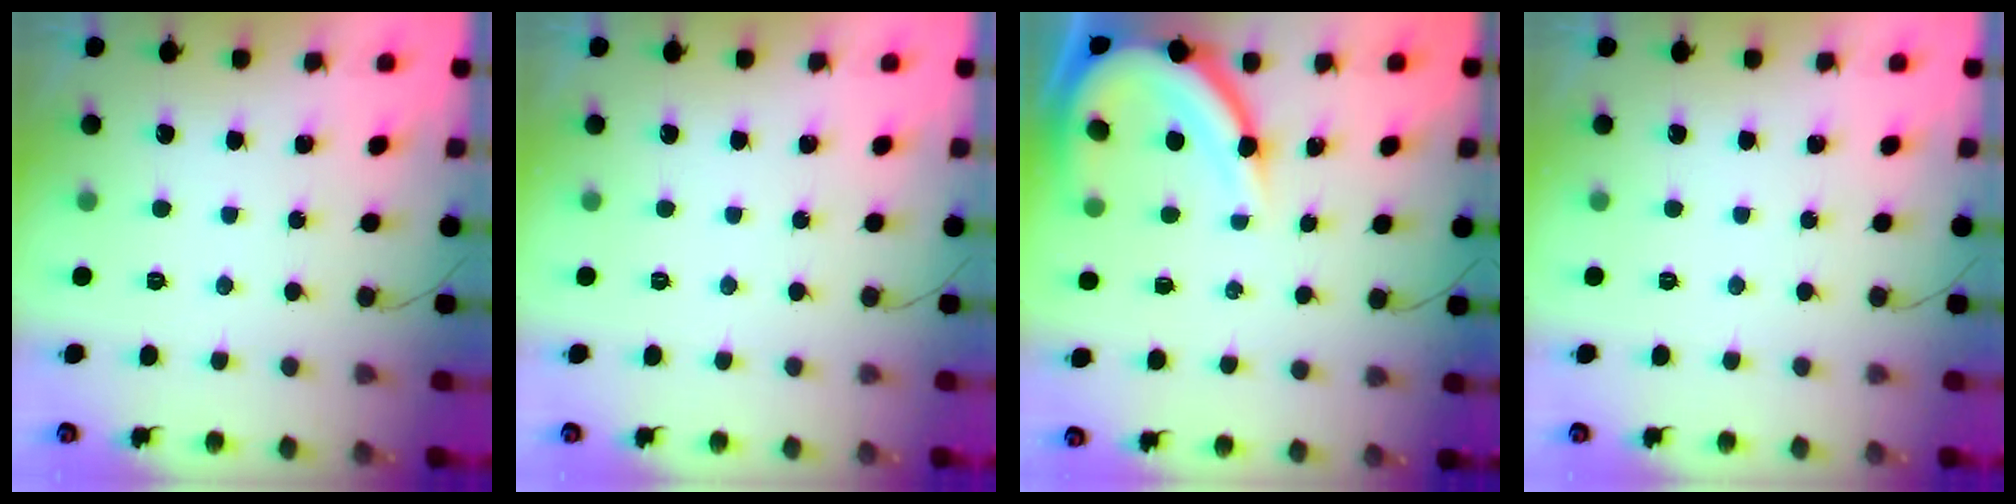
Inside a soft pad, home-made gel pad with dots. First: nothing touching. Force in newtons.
{"total": 0.0}
{"total": 11.2, "press": 11.2, "slide": 1.1}
{"total": 0.0}